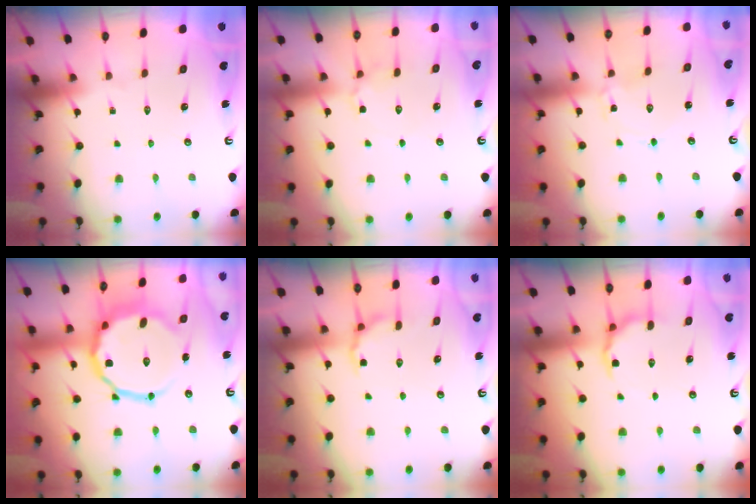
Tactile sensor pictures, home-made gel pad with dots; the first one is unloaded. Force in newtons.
{"total": 3.9, "press": 3.9, "slide": 0.7}
{"total": 1.2, "press": 1.2, "slide": 0.1}
{"total": 15.7, "press": 15.5, "slide": 2.1}
{"total": 5.1, "press": 4.7, "slide": 1.9}
{"total": 6.4, "press": 6.0, "slide": 2.4}